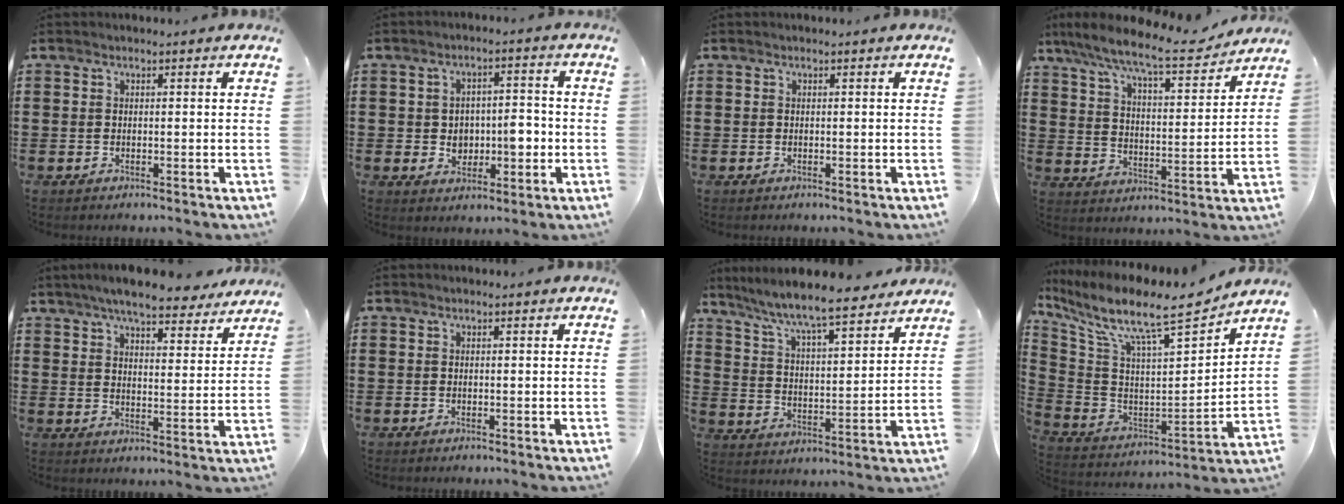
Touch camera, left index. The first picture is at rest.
{"total": 5.3, "force": [-0.7, 3.6, 3.8], "torque": [-0.061, 0.003, -0.019]}
{"total": 0.0}
{"total": 10.2, "force": [8.8, 0.8, 5.2], "torque": [-0.125, -0.047, 0.146]}
{"total": 7.1, "force": [6.4, 0.7, 2.9], "torque": [-0.072, -0.026, 0.113]}
{"total": 0.0}
{"total": 7.5, "force": [6.8, 0.1, 3.1], "torque": [-0.088, -0.042, 0.113]}
{"total": 11.3, "force": [9.1, 1.5, 6.6], "torque": [-0.158, -0.070, 0.147]}